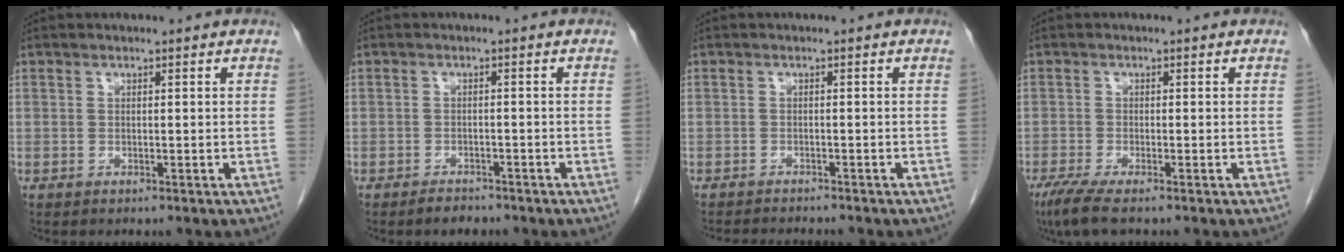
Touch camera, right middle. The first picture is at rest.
{"total": 2.3, "force": [-1.9, 0.9, 0.8], "torque": [-0.021, -0.001, -0.026]}
{"total": 4.9, "force": [-4.6, 0.4, 1.5], "torque": [-0.018, -0.011, -0.067]}
{"total": 4.1, "force": [-2.9, 0.3, 2.9], "torque": [-0.061, -0.014, -0.056]}